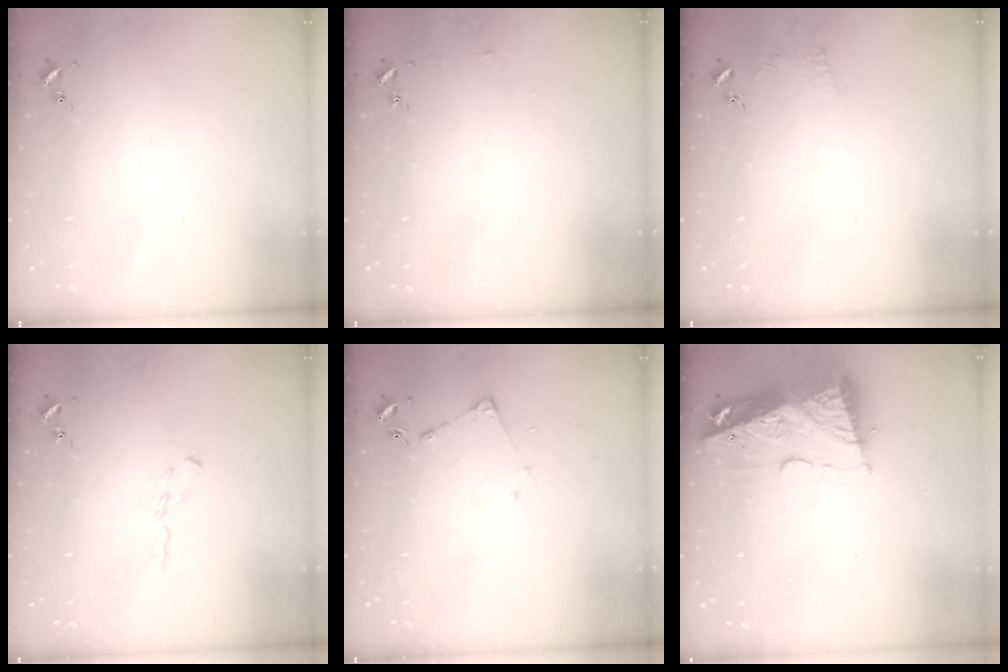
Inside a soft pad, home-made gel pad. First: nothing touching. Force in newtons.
{"total": 3.0, "press": 3.0, "slide": 0.3}
{"total": 3.4, "press": 3.3, "slide": 0.5}
{"total": 3.9, "press": 3.9, "slide": 0.4}
{"total": 4.1, "press": 4.1, "slide": 0.5}
{"total": 10.8, "press": 10.7, "slide": 1.0}